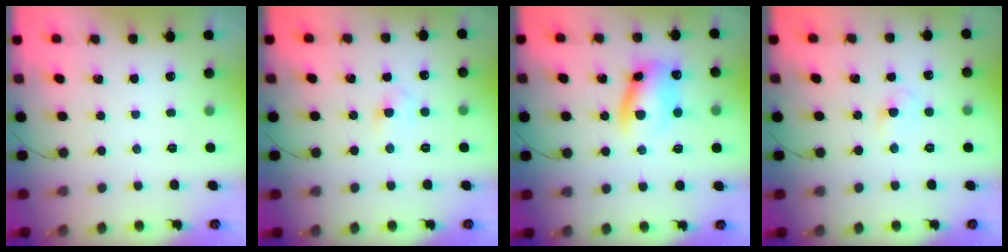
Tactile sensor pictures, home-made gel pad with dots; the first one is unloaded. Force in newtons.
{"total": 3.4, "press": 3.2, "slide": 1.1}
{"total": 10.5, "press": 10.4, "slide": 1.6}
{"total": 2.3, "press": 2.1, "slide": 1.0}